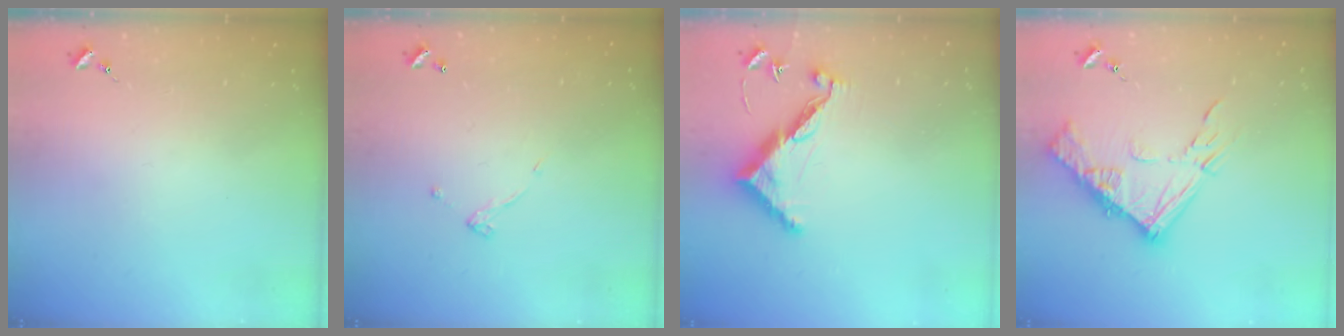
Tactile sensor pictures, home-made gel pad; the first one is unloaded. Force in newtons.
{"total": 4.4, "press": 4.4, "slide": 0.2}
{"total": 10.6, "press": 10.6, "slide": 0.4}
{"total": 14.5, "press": 14.4, "slide": 1.6}